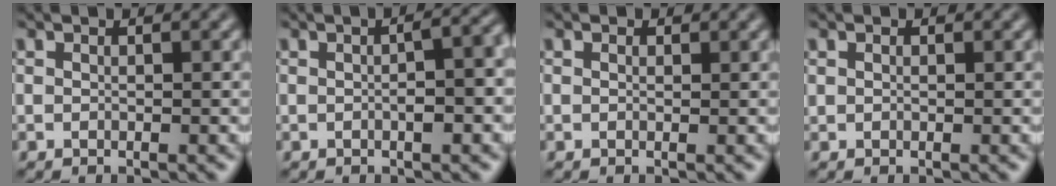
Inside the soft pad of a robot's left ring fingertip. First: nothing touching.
{"total": 5.3, "force": [0.4, 2.2, 4.8], "torque": [-0.035, 0.031, -0.005]}
{"total": 1.0, "force": [0.5, 0.7, 0.5], "torque": [-0.007, 0.007, -0.003]}
{"total": 0.7, "force": [0.3, 0.5, 0.3], "torque": [-0.004, 0.005, 0.000]}